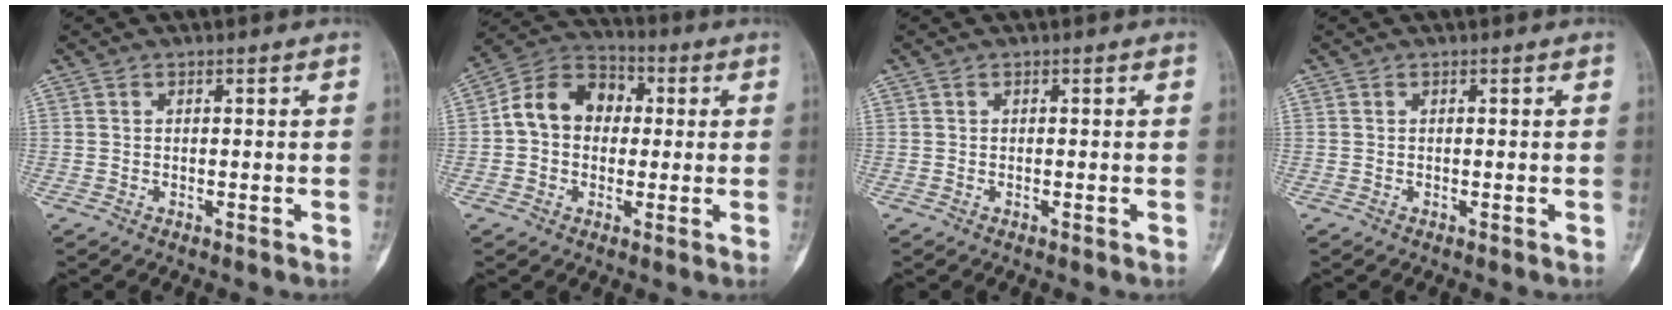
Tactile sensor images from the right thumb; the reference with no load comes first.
{"total": 11.8, "force": [0.9, 9.3, 7.2], "torque": [-0.100, 0.033, 0.002]}
{"total": 0.0}
{"total": 0.0}